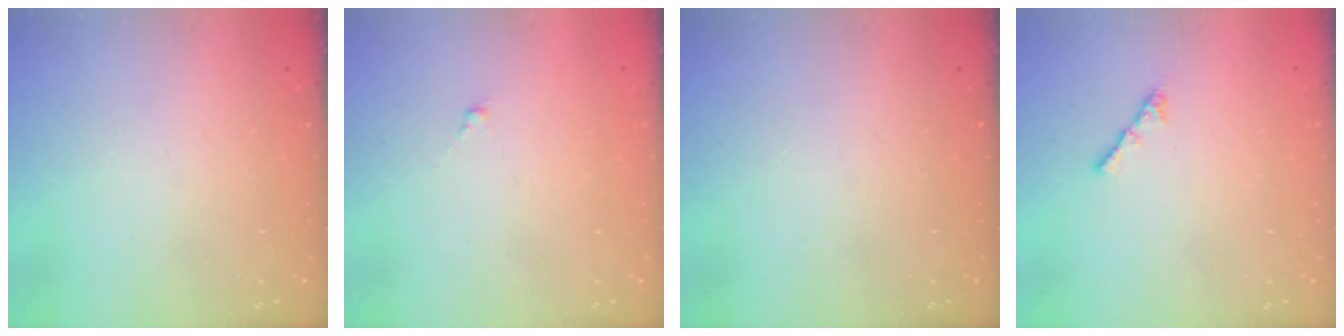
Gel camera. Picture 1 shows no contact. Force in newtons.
{"total": 0.0}
{"total": 0.0}
{"total": 3.1, "press": 3.0, "slide": 0.7}